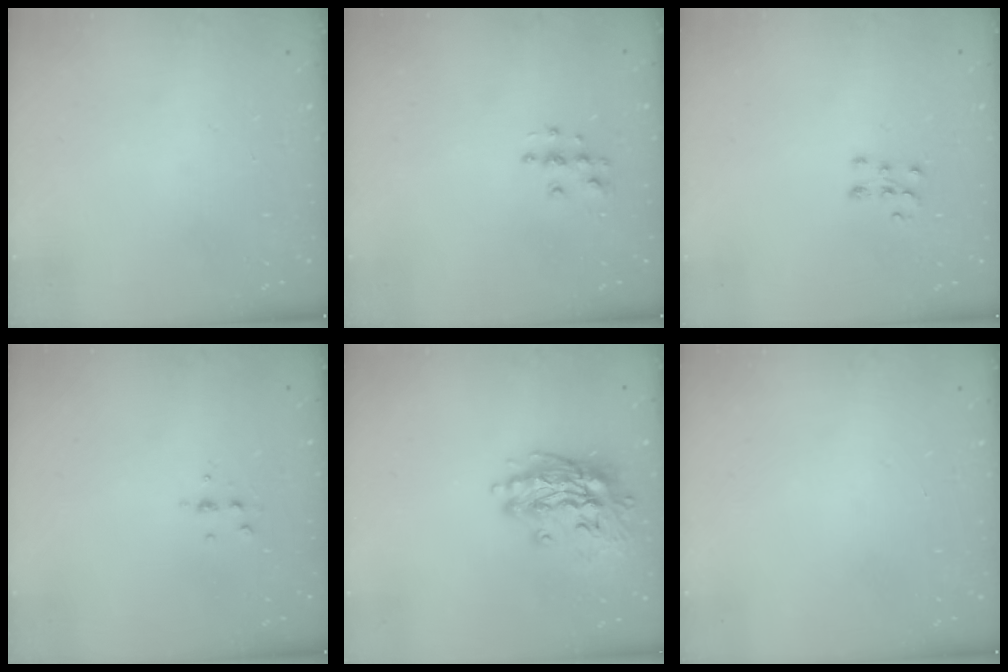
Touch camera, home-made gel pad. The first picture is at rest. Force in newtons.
{"total": 4.8, "press": 4.8, "slide": 0.3}
{"total": 7.6, "press": 7.6, "slide": 0.5}
{"total": 4.7, "press": 4.6, "slide": 1.0}
{"total": 15.7, "press": 15.5, "slide": 2.5}
{"total": 0.0}